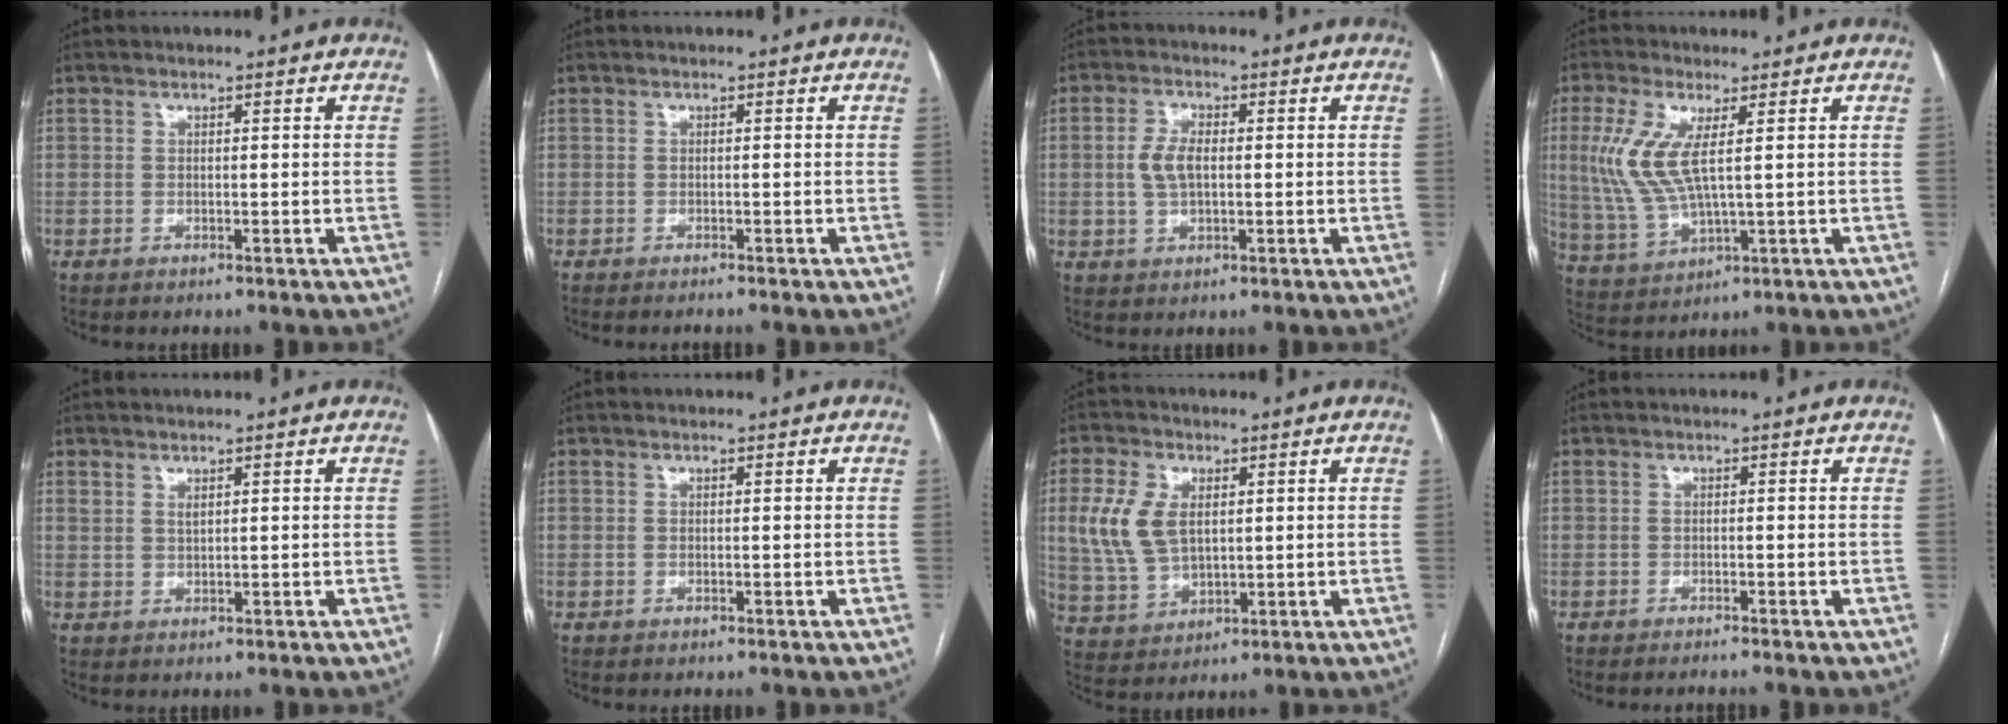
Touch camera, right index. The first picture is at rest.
{"total": 1.0, "force": [-1.0, -0.1, 0.3], "torque": [-0.004, -0.002, -0.013]}
{"total": 4.5, "force": [0.1, 2.2, 4.0], "torque": [-0.088, 0.006, 0.003]}
{"total": 8.9, "force": [2.0, 2.3, 8.4], "torque": [-0.210, -0.002, 0.043]}
{"total": 1.3, "force": [1.2, 0.4, 0.2], "torque": [-0.012, 0.002, 0.025]}
{"total": 0.0}
{"total": 8.8, "force": [1.8, 5.3, 6.8], "torque": [-0.164, 0.012, 0.045]}
{"total": 1.6, "force": [-1.5, -0.3, 0.4], "torque": [-0.004, -0.003, -0.021]}